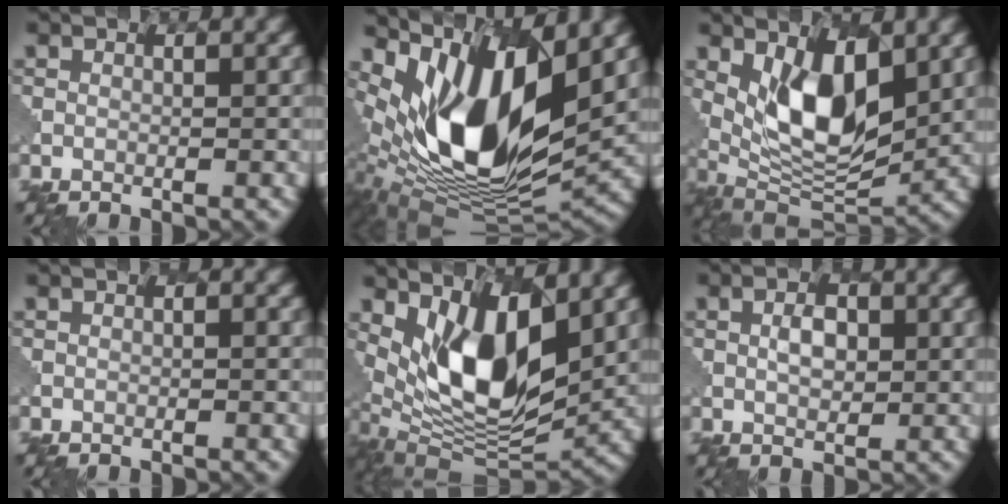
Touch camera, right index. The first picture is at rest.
{"total": 13.9, "force": [4.3, 6.7, 11.4], "torque": [-0.227, -0.018, 0.079]}
{"total": 8.6, "force": [2.4, 4.1, 7.2], "torque": [-0.130, -0.015, 0.046]}
{"total": 0.5, "force": [-0.2, 0.2, 0.5], "torque": [-0.007, 0.001, -0.001]}
{"total": 10.9, "force": [3.1, 5.0, 9.2], "torque": [-0.166, -0.020, 0.061]}
{"total": 2.3, "force": [0.6, 1.4, 1.7], "torque": [-0.031, 0.001, 0.012]}